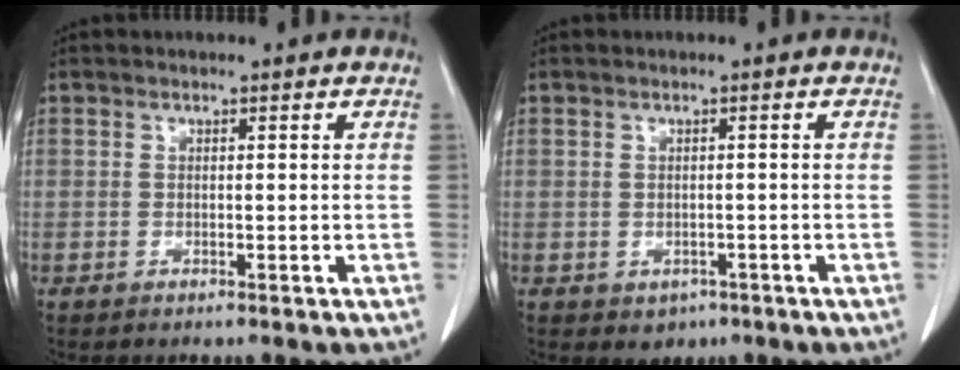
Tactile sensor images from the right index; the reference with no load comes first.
{"total": 2.3, "force": [-1.0, 1.8, 0.8], "torque": [-0.007, 0.003, -0.004]}